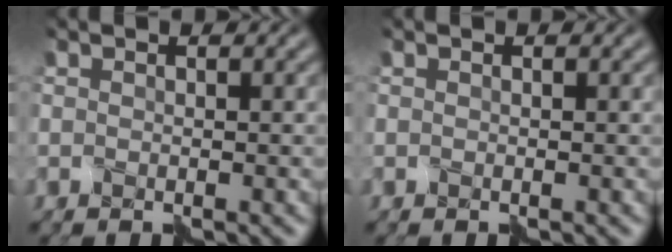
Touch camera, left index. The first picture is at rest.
{"total": 0.0}